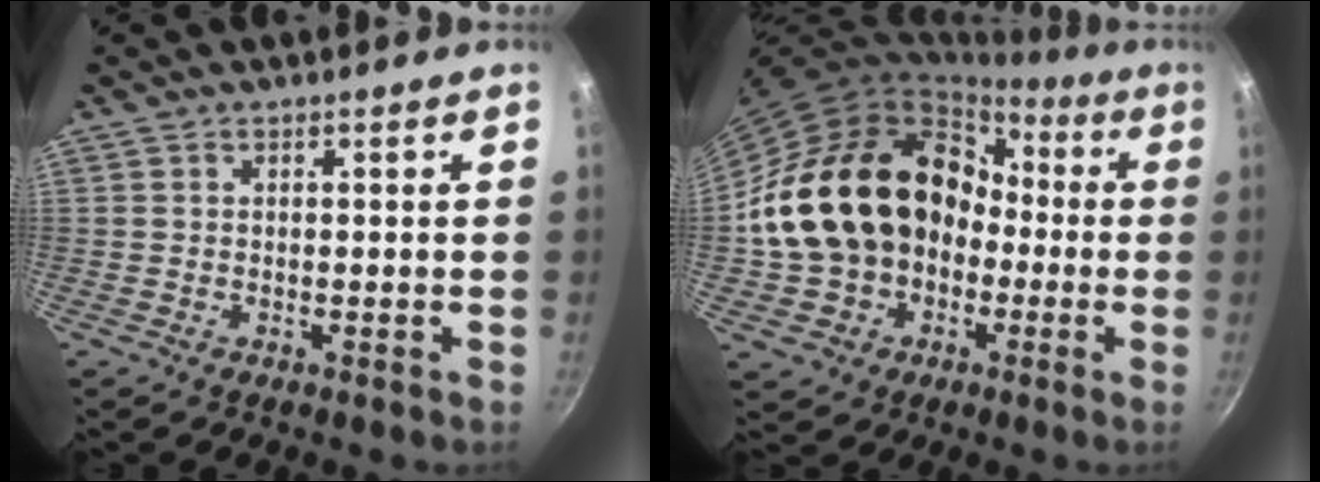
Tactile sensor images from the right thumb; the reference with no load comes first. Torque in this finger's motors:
{"motor_torque": [1.96, 2.76, 1.98, -0.79, 0.45]}